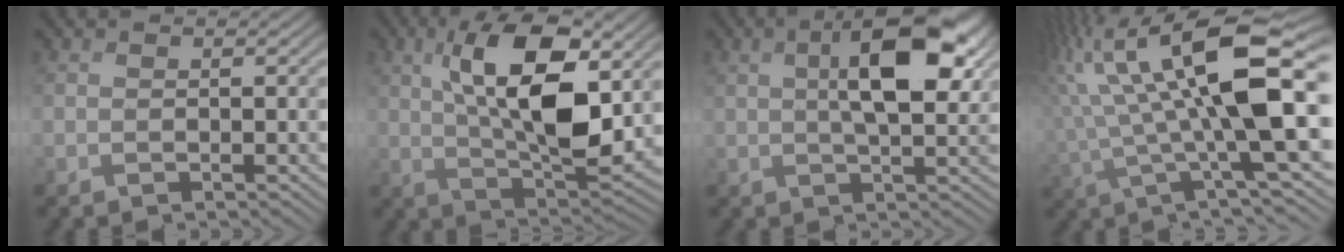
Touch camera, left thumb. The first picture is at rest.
{"total": 12.9, "force": [3.1, 5.4, 11.3], "torque": [-0.197, -0.004, 0.056]}
{"total": 9.9, "force": [2.8, 4.0, 8.6], "torque": [-0.153, 0.009, 0.043]}
{"total": 15.7, "force": [2.5, 4.3, 14.9], "torque": [-0.284, 0.003, 0.048]}